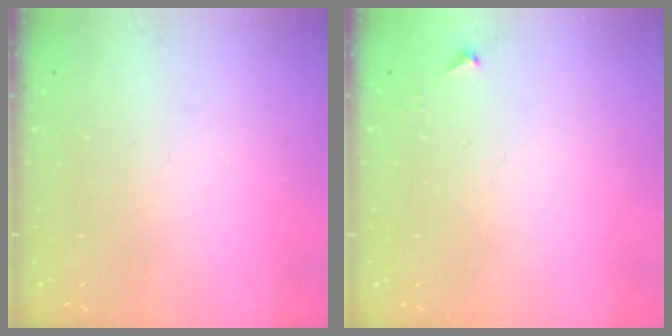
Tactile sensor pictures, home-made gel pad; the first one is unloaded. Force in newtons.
{"total": 3.4, "press": 3.4, "slide": 0.4}